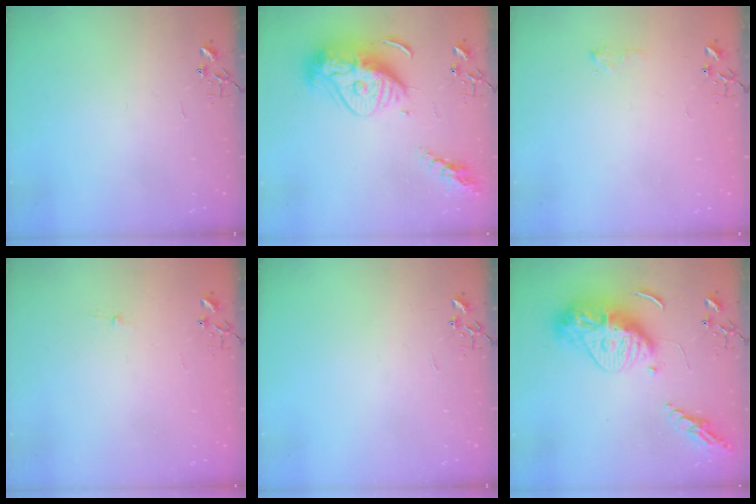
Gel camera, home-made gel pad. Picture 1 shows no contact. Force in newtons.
{"total": 18.4, "press": 18.3, "slide": 1.7}
{"total": 5.5, "press": 5.4, "slide": 0.8}
{"total": 2.6, "press": 2.5, "slide": 0.4}
{"total": 0.0}
{"total": 18.2, "press": 18.1, "slide": 1.5}